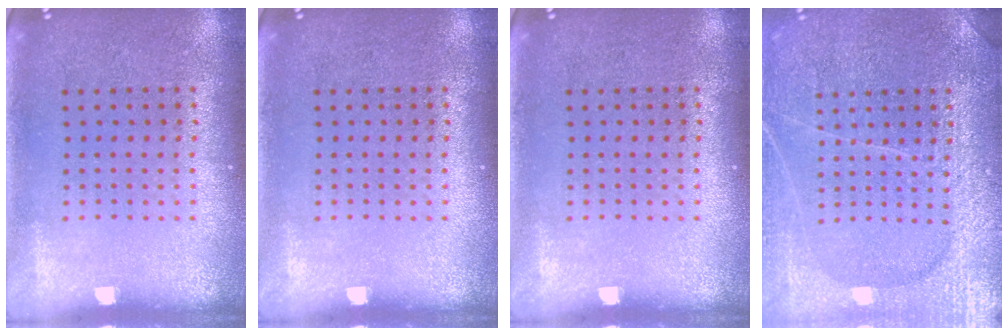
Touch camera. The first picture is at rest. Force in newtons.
{"total": 0.0}
{"total": 0.0}
{"total": 3.7, "press": 3.7, "slide": 0.3}